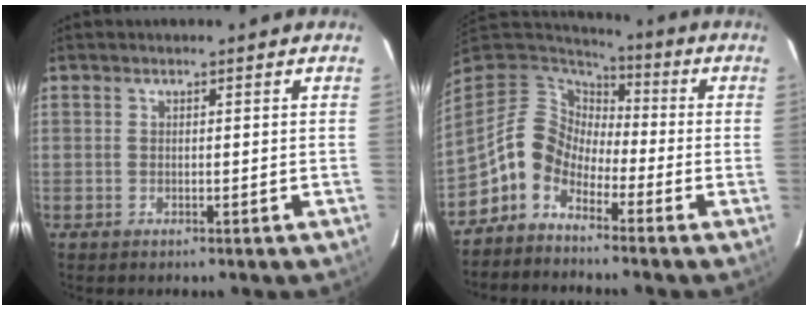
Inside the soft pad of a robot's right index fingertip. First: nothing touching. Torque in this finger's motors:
{"motor_torque": [0.85, -0.83, 0.36, 0.03]}